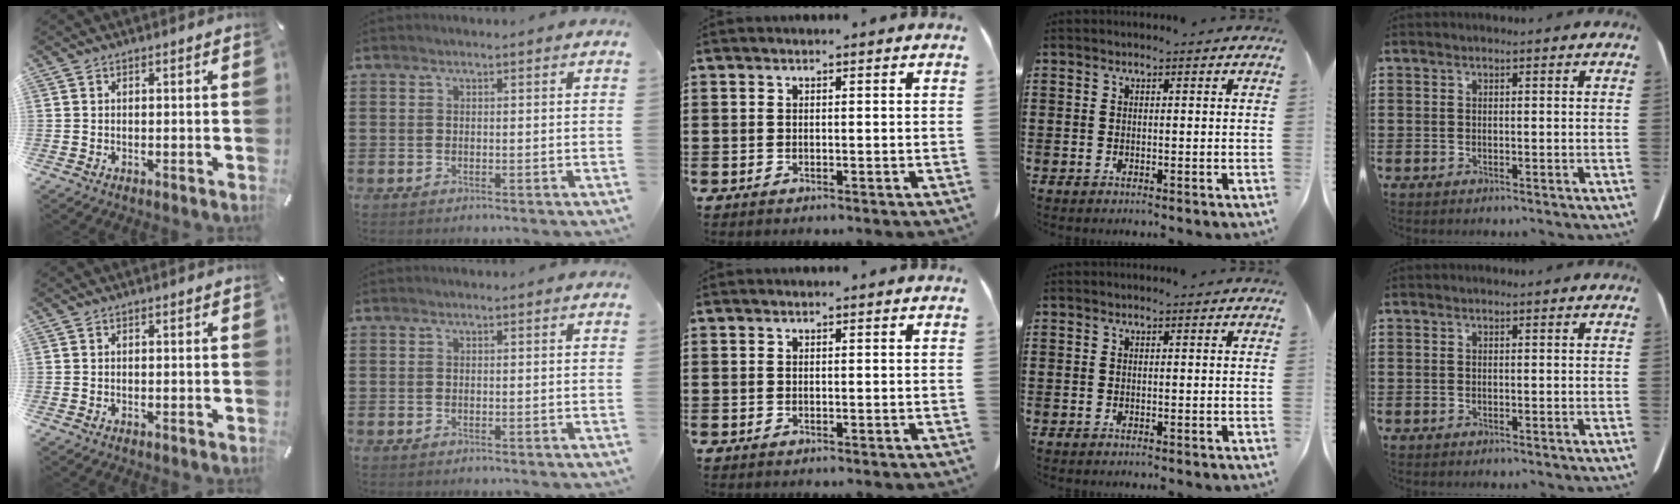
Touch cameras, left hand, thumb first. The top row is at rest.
{}